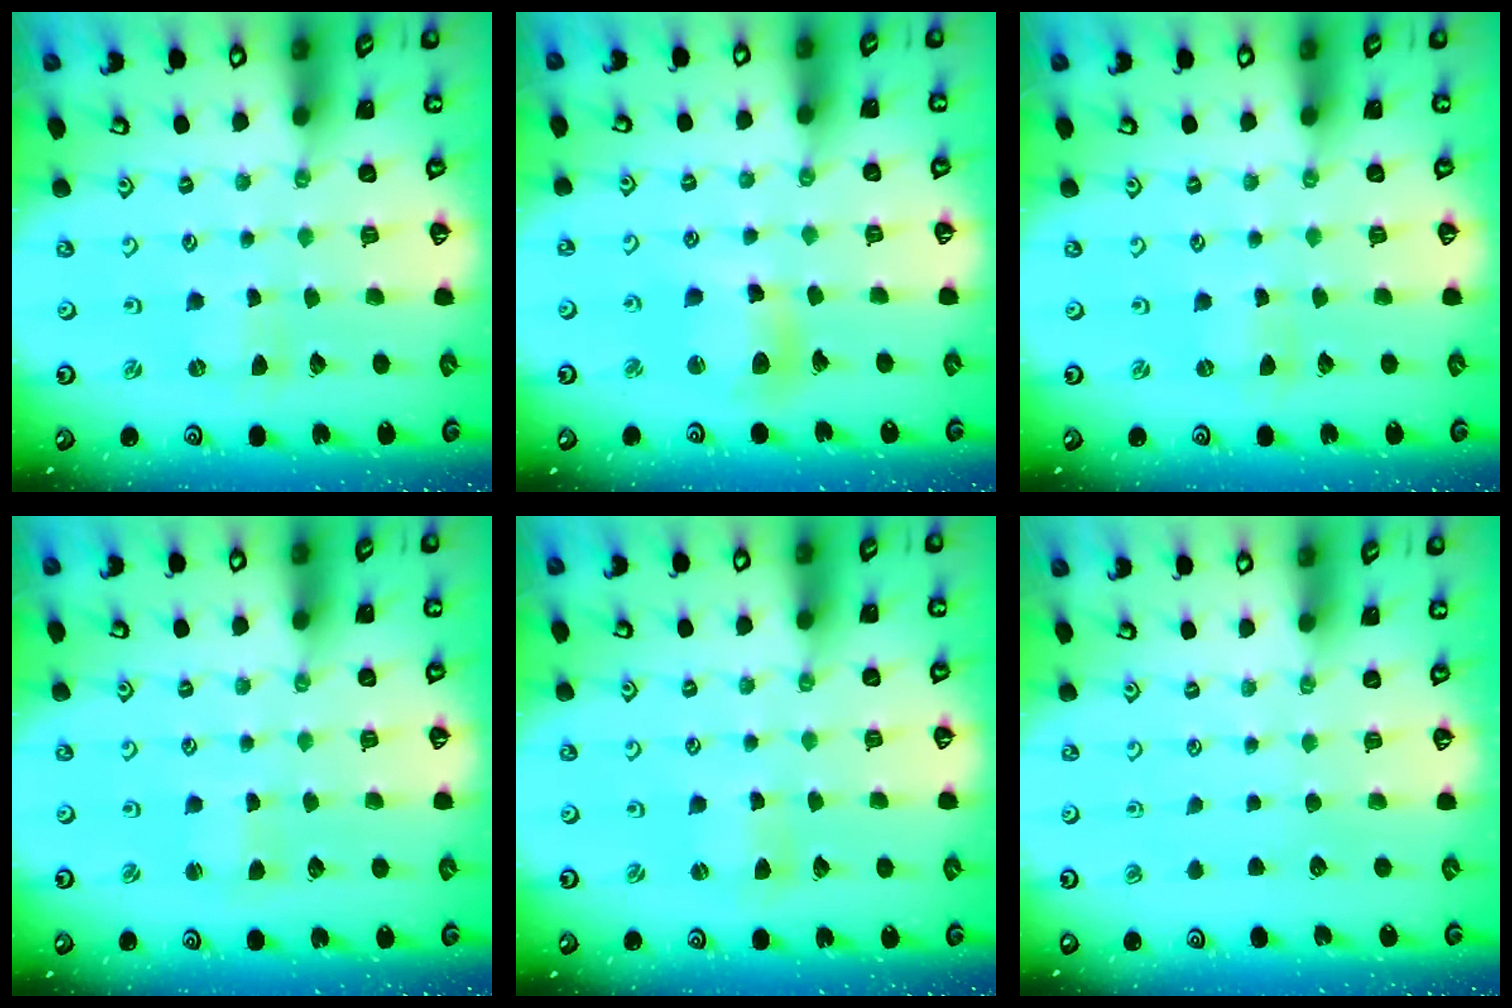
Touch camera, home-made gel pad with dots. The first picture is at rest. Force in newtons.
{"total": 11.3, "press": 11.3, "slide": 1.3}
{"total": 0.0}
{"total": 0.7, "press": 0.7, "slide": 0.1}
{"total": 1.1, "press": 1.1, "slide": 0.1}
{"total": 0.0}